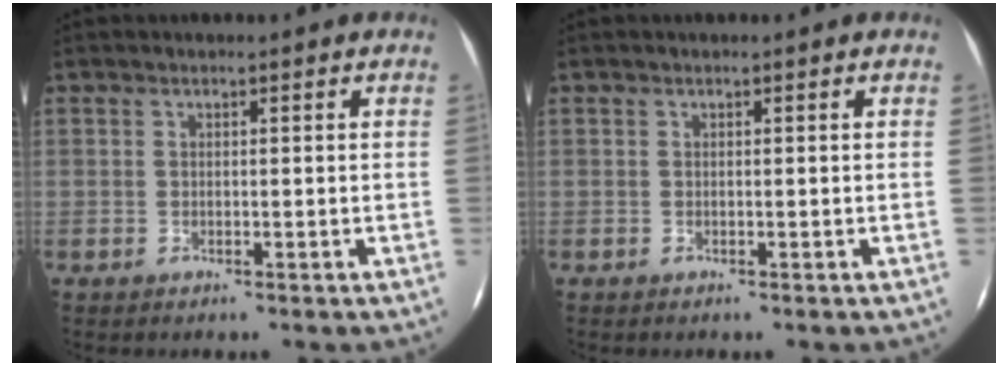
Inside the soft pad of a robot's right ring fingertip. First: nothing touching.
{"total": 0.0}